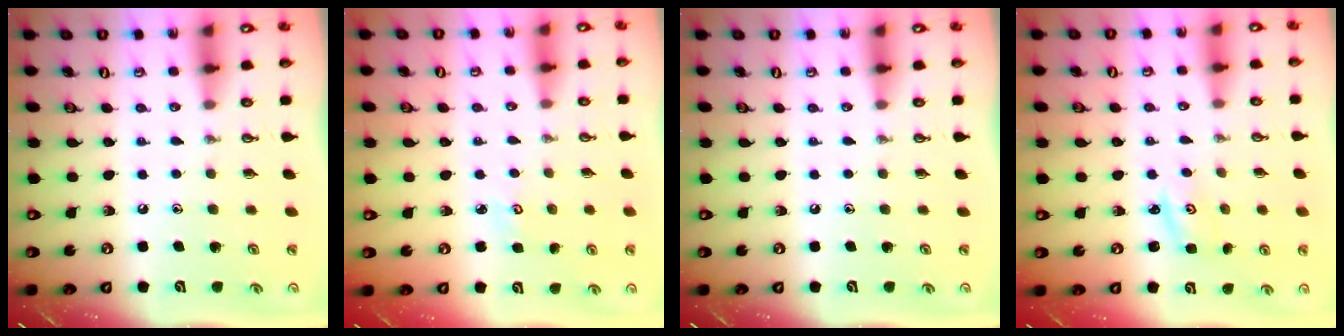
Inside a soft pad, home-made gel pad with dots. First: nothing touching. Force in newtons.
{"total": 2.8, "press": 2.8, "slide": 0.3}
{"total": 0.0}
{"total": 1.5, "press": 1.5, "slide": 0.1}